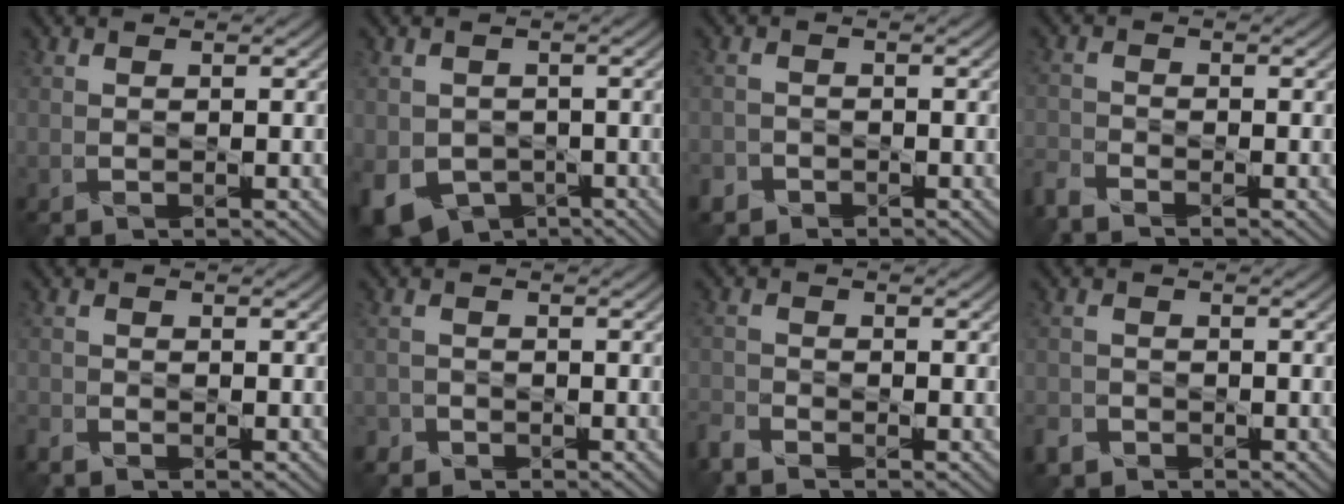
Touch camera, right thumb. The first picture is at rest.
{"total": 6.4, "force": [-2.6, 5.1, 2.8], "torque": [-0.077, -0.028, -0.042]}
{"total": 2.1, "force": [-1.6, 1.3, 0.3], "torque": [-0.006, -0.004, -0.040]}
{"total": 3.3, "force": [-3.0, 0.6, 1.1], "torque": [-0.031, -0.013, -0.073]}
{"total": 1.8, "force": [-1.8, 0.3, 0.3], "torque": [-0.013, -0.011, -0.043]}
{"total": 1.7, "force": [-1.5, 0.8, -0.1], "torque": [0.003, -0.001, -0.036]}
{"total": 2.9, "force": [-2.8, 0.5, 0.8], "torque": [-0.023, -0.012, -0.068]}
{"total": 2.3, "force": [-1.8, 1.3, 0.5], "torque": [-0.016, -0.005, -0.046]}